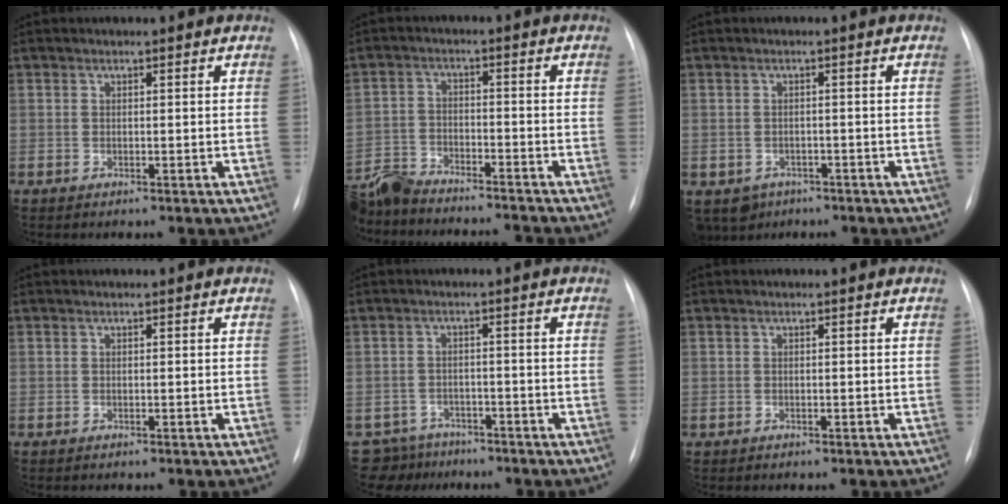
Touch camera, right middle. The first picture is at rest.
{"total": 14.3, "force": [-13.5, 2.1, 4.3], "torque": [-0.098, 0.007, -0.220]}
{"total": 4.5, "force": [-2.6, 3.6, 0.8], "torque": [-0.013, 0.004, -0.033]}
{"total": 0.0}
{"total": 5.6, "force": [-4.7, 3.0, -0.7], "torque": [0.018, 0.012, -0.074]}
{"total": 0.0}